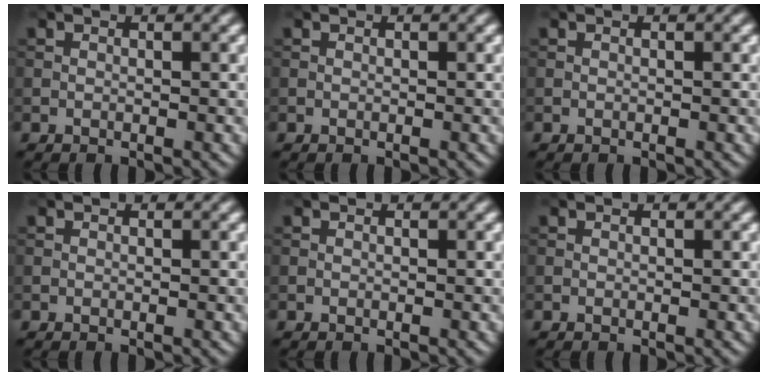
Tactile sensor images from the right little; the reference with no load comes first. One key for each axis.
{"total": 0.0}
{"total": 0.0}
{"total": 0.0}
{"total": 0.0}
{"total": 0.0}